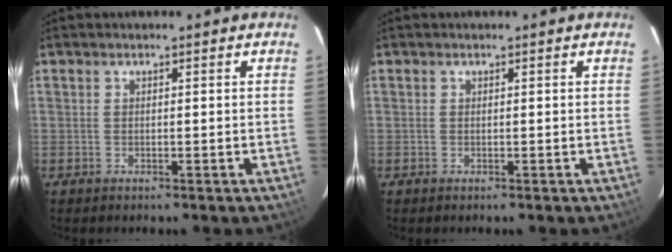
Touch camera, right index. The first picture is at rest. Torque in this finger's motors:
{"motor_torque": [-0.06, -0.02, 0.04, 0.00]}